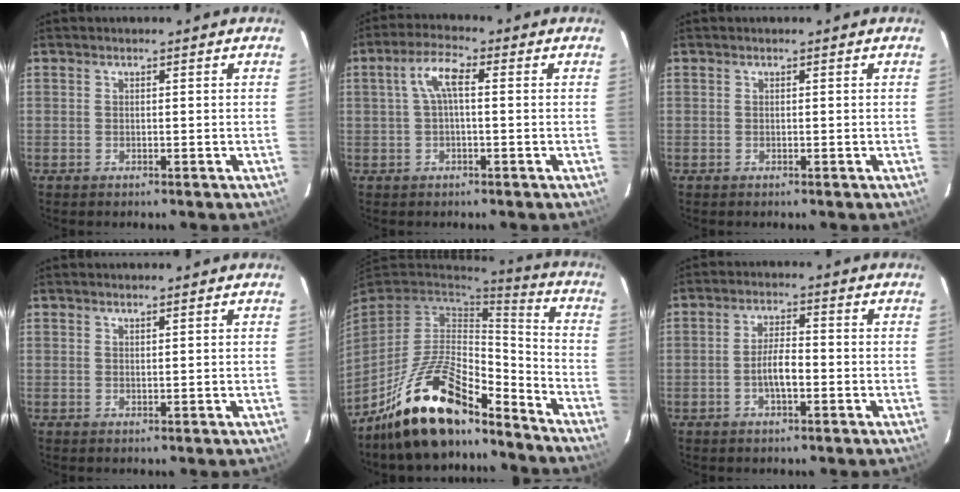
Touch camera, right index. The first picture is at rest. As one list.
[{"total": 5.1, "force": [0.5, 1.6, 4.8], "torque": [-0.095, 0.016, 0.010]}, {"total": 0.0}, {"total": 0.6, "force": [0.5, -0.1, 0.2], "torque": [-0.006, -0.003, 0.009]}, {"total": 20.6, "force": [-15.3, 7.0, 12.0], "torque": [-0.239, -0.006, -0.262]}, {"total": 4.5, "force": [-1.5, 1.4, 4.0], "torque": [-0.077, 0.005, -0.026]}]